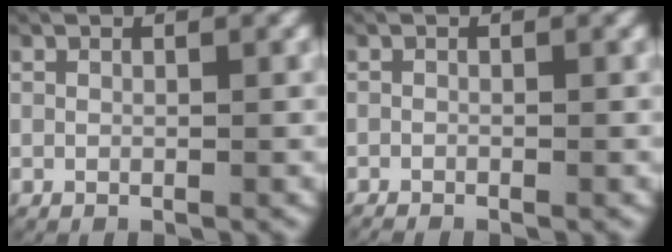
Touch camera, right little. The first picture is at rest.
{"total": 0.9, "force": [-0.9, 0.3, 0.2], "torque": [-0.010, -0.008, -0.012]}